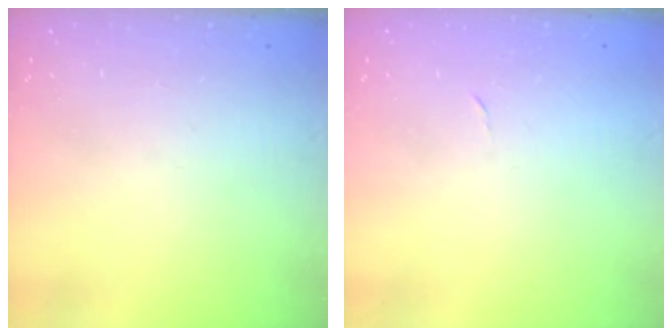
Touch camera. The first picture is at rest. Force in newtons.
{"total": 2.3, "press": 2.3, "slide": 0.4}